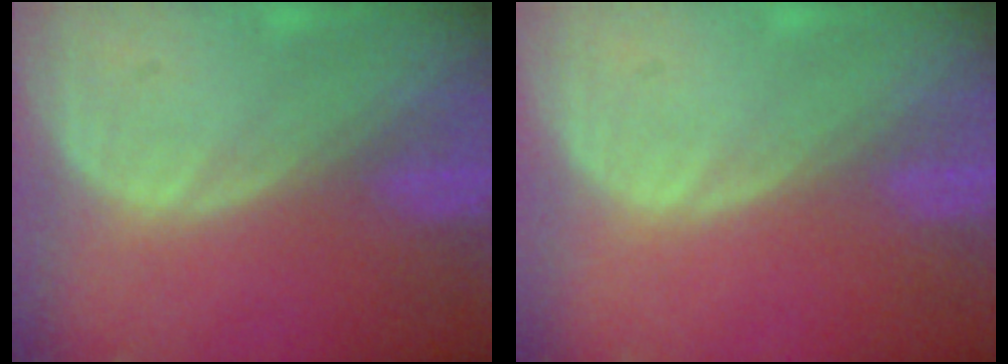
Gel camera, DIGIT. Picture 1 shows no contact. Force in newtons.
{"total": 0.0}